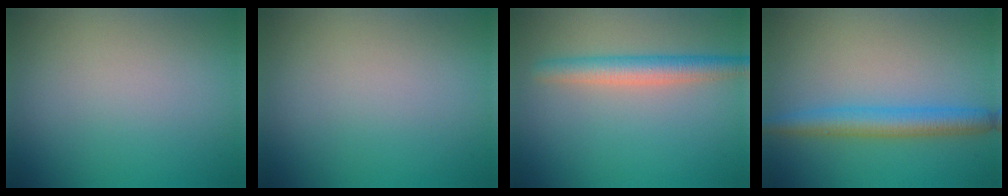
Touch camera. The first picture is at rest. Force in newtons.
{"total": 0.0}
{"total": 3.4, "press": 3.4, "slide": 0.1}
{"total": 3.7, "press": 3.7, "slide": 0.2}